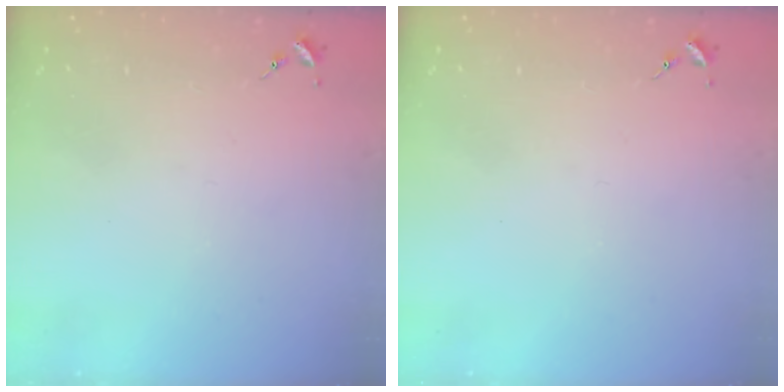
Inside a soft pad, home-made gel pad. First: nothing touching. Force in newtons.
{"total": 0.0}